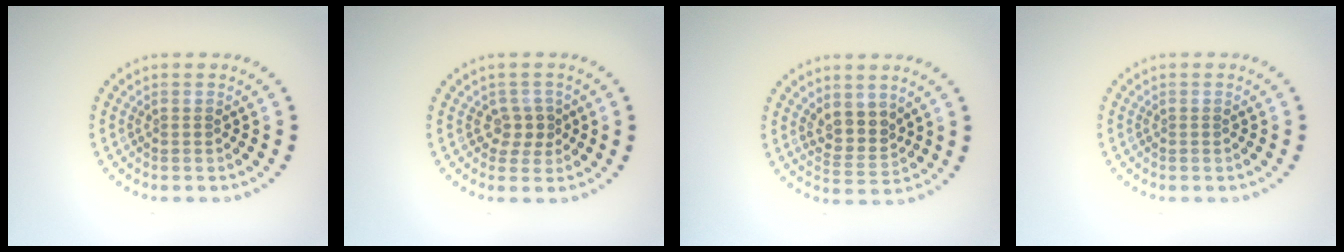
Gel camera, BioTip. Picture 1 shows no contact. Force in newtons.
{"total": 1.9, "press": 1.6, "slide": 1.0}
{"total": 2.8, "press": 2.2, "slide": 1.7}
{"total": 0.0}